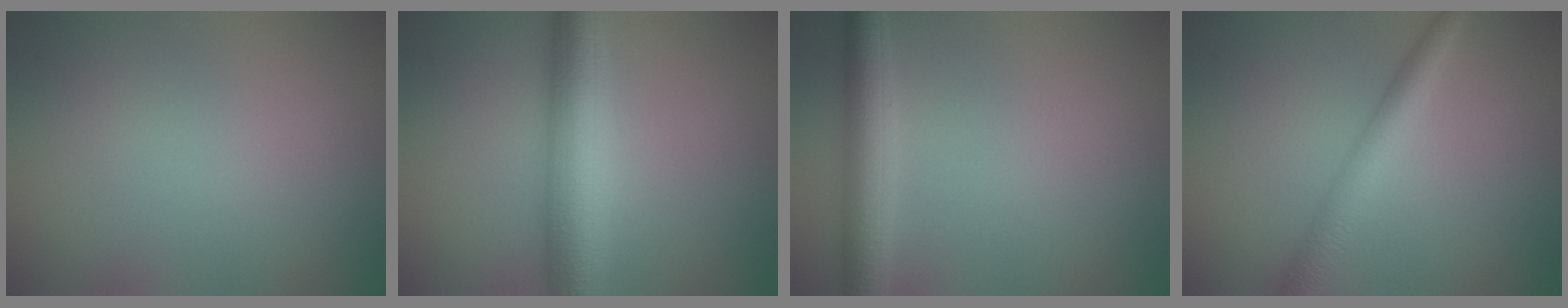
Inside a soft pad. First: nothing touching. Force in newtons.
{"total": 7.1, "press": 7.1, "slide": 0.0}
{"total": 4.3, "press": 4.3, "slide": 0.1}
{"total": 3.6, "press": 3.6, "slide": 0.1}